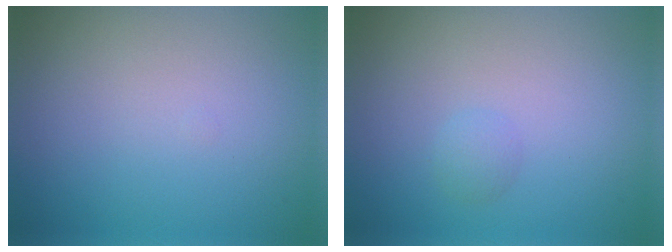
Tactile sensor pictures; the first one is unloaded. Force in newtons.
{"total": 0.9, "press": 0.8, "slide": 0.1}